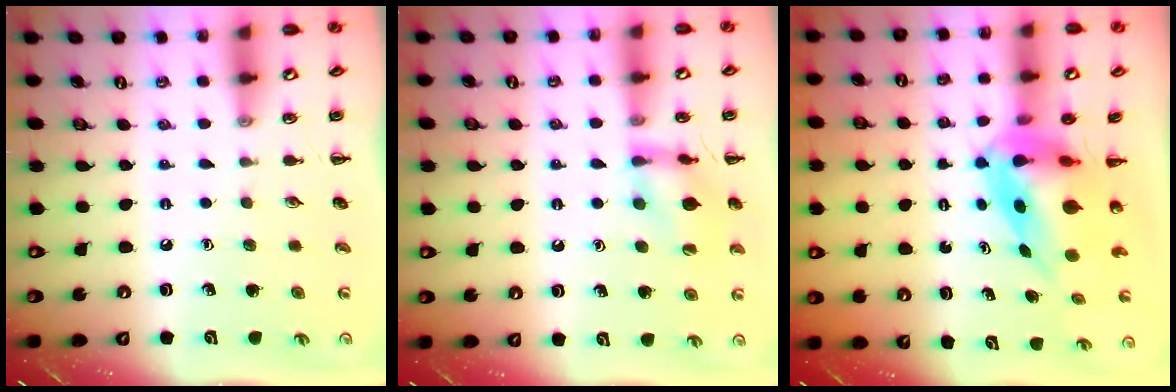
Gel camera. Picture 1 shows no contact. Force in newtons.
{"total": 13.7, "press": 13.6, "slide": 2.0}
{"total": 8.2, "press": 7.7, "slide": 2.9}